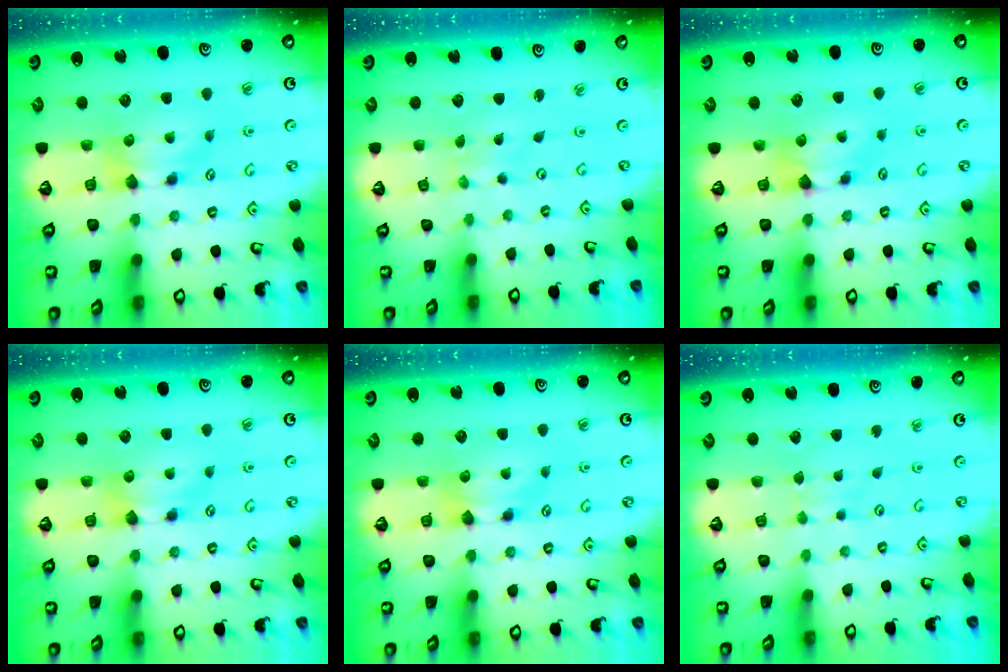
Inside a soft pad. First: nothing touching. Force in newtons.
{"total": 4.6, "press": 4.6, "slide": 0.1}
{"total": 0.9, "press": 0.7, "slide": 0.6}
{"total": 0.0}
{"total": 0.0}
{"total": 3.4, "press": 3.4, "slide": 0.4}